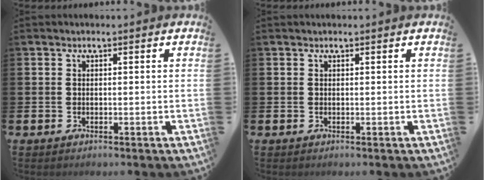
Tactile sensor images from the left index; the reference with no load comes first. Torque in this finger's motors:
{"motor_torque": [0.54, -1.58, -0.02, -0.02]}